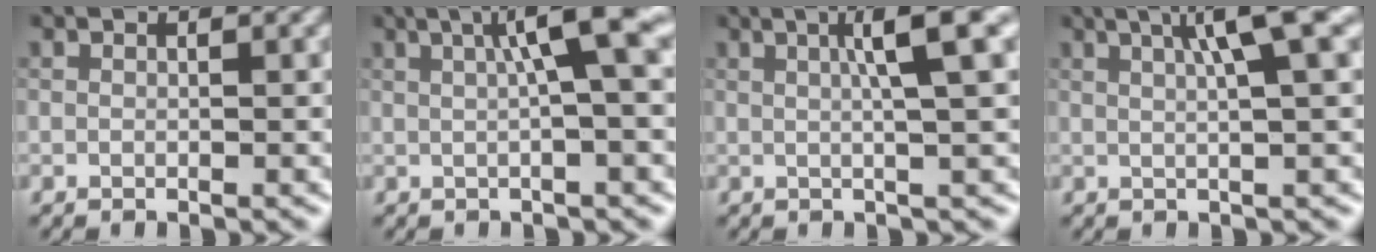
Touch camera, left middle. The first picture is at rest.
{"total": 5.8, "force": [1.4, 0.9, 5.5], "torque": [-0.075, 0.019, 0.019]}
{"total": 5.4, "force": [1.4, 0.8, 5.2], "torque": [-0.069, 0.017, 0.020]}
{"total": 5.5, "force": [2.0, 0.8, 5.0], "torque": [-0.068, 0.014, 0.031]}